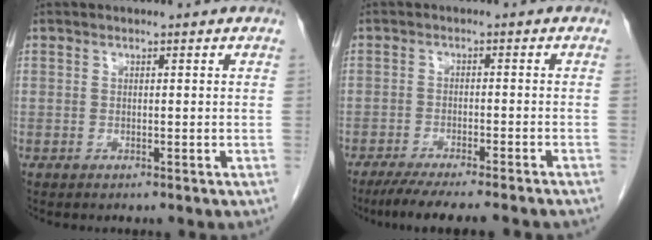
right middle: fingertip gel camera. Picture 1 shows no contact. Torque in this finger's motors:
{"motor_torque": [1.27, -0.87, 0.22, 0.09]}